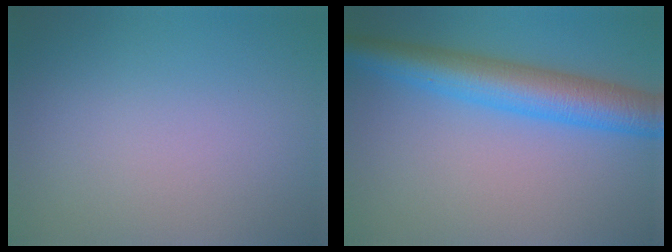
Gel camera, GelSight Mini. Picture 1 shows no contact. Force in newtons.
{"total": 6.7, "press": 6.7, "slide": 0.1}